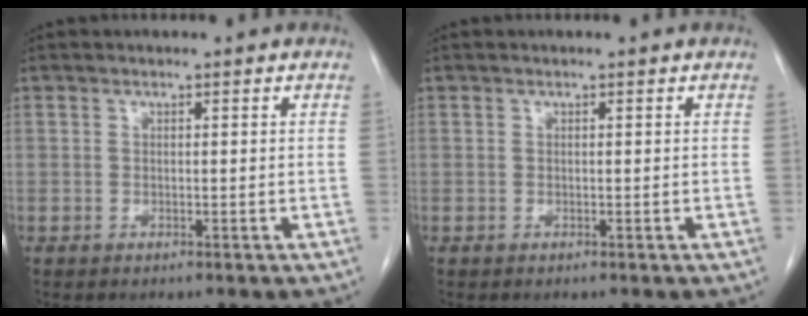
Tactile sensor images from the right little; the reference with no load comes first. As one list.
[{"total": 0.0}]